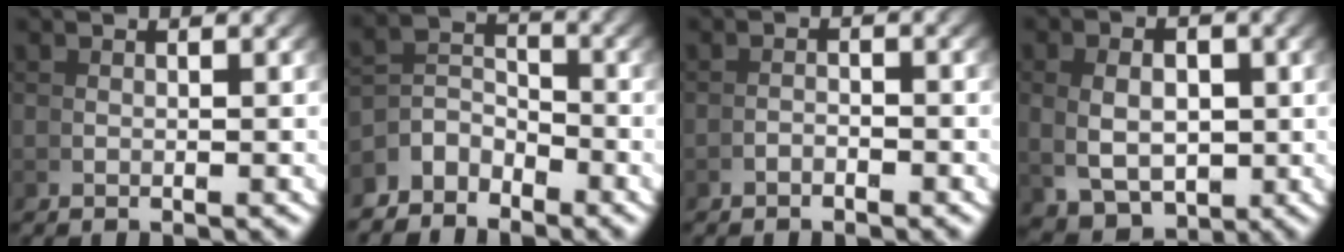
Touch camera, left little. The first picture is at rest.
{"total": 4.3, "force": [-1.4, 3.4, 2.2], "torque": [-0.041, -0.017, -0.027]}
{"total": 1.2, "force": [-1.0, -0.6, -0.2], "torque": [0.010, 0.003, -0.022]}
{"total": 5.4, "force": [-0.9, 3.7, 3.8], "torque": [-0.071, -0.029, 0.003]}